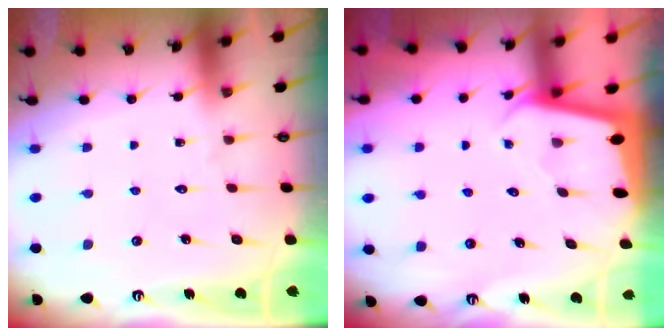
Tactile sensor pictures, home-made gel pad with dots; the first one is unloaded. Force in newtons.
{"total": 1.9, "press": 1.9, "slide": 0.1}